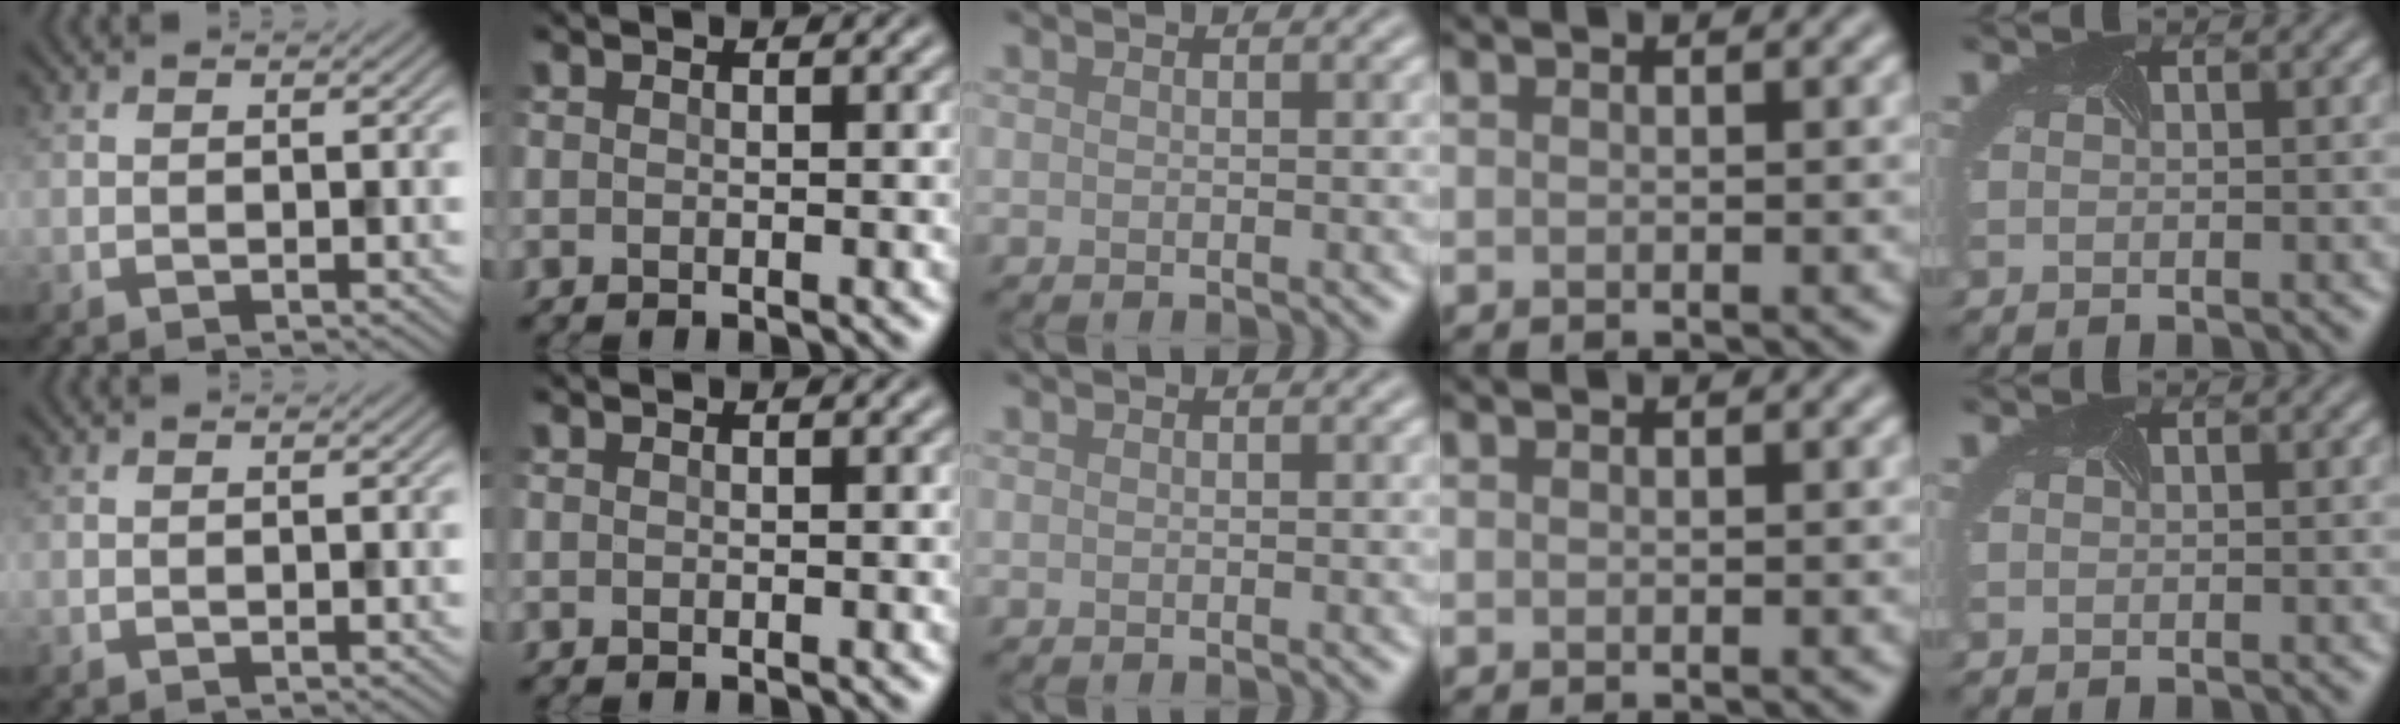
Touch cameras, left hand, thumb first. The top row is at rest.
{}